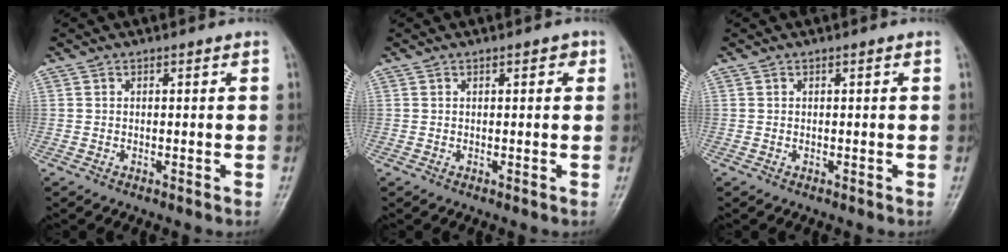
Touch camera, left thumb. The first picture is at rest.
{"total": 1.5, "force": [0.6, 0.8, 1.1], "torque": [-0.008, 0.001, 0.006]}
{"total": 0.0}